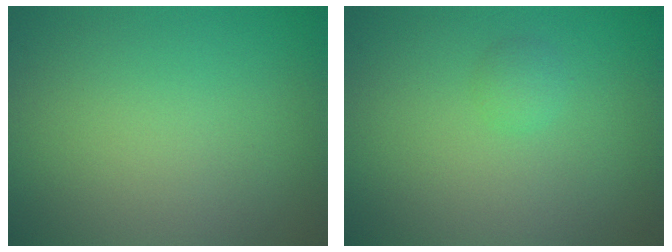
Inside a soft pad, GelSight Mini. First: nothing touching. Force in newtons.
{"total": 0.9, "press": 0.9, "slide": 0.0}